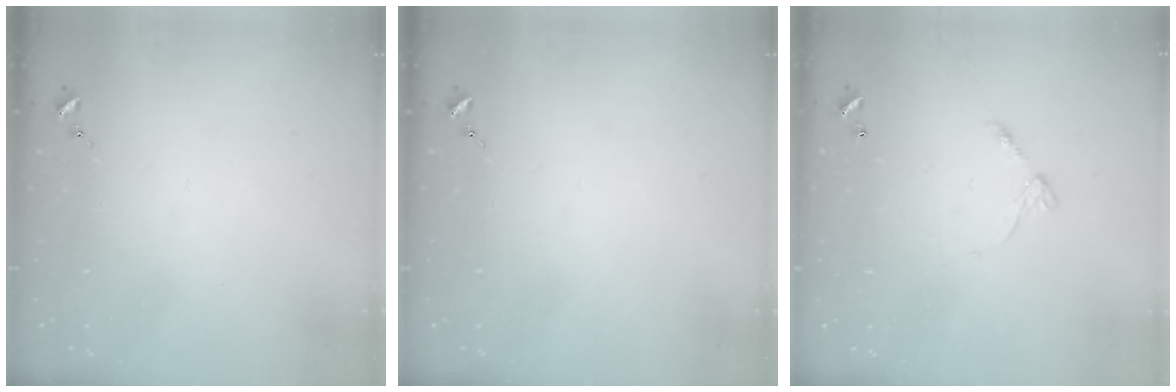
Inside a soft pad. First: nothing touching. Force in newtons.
{"total": 0.0}
{"total": 6.2, "press": 6.2, "slide": 0.4}